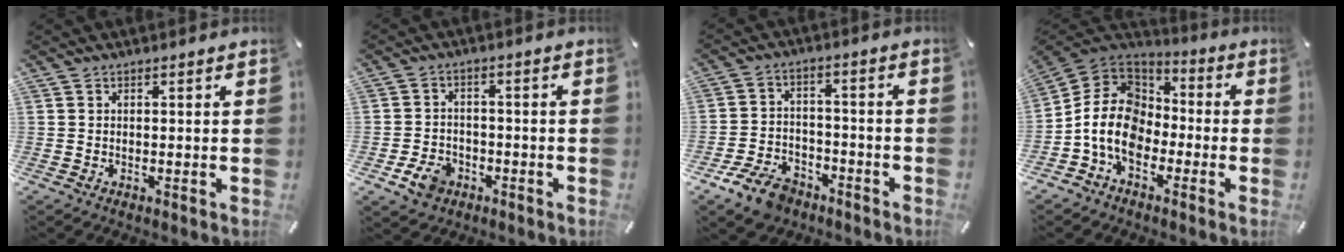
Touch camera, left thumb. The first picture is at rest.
{"total": 6.4, "force": [-3.2, 4.9, 2.8], "torque": [-0.050, 0.015, -0.060]}
{"total": 9.3, "force": [-6.5, 5.5, 3.7], "torque": [-0.067, 0.044, -0.117]}
{"total": 13.2, "force": [-4.9, 10.1, 7.0], "torque": [-0.163, 0.033, -0.094]}